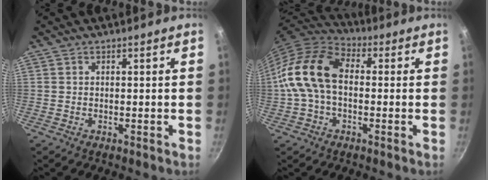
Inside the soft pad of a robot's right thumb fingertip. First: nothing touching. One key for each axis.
{"total": 14.2, "fx": -0.1, "fy": 9.4, "fz": 10.6, "tx": -0.183, "ty": 0.035, "tz": -0.022}